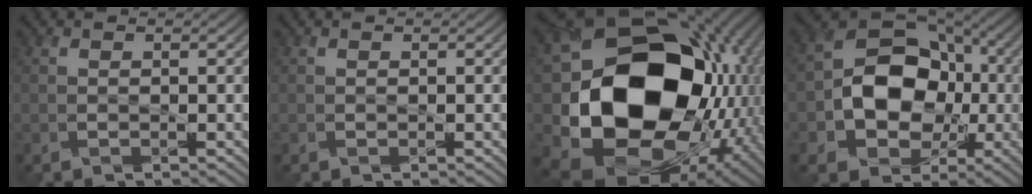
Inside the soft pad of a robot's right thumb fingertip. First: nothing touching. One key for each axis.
{"total": 0.0}
{"total": 21.3, "fx": -1.8, "fy": 17.0, "fz": 12.7, "tx": -0.298, "ty": -0.055, "tz": -0.002}
{"total": 12.7, "fx": -1.8, "fy": 9.8, "fz": 7.9, "tx": -0.143, "ty": -0.002, "tz": -0.045}